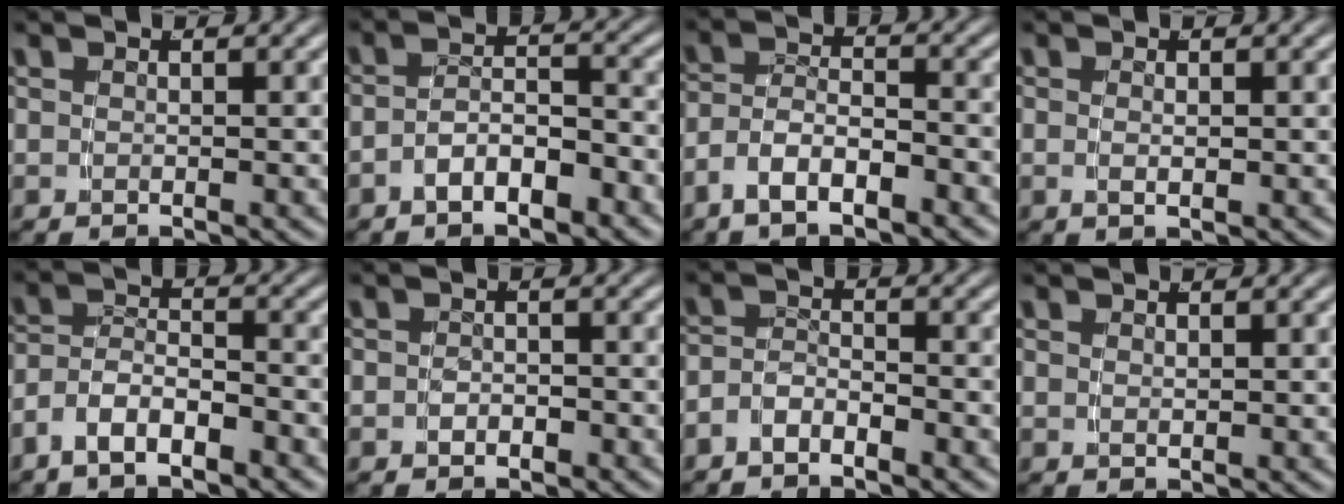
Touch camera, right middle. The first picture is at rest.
{"total": 3.5, "force": [-2.7, 1.3, 1.7], "torque": [-0.017, -0.005, -0.049]}
{"total": 4.0, "force": [-2.6, 2.1, 2.1], "torque": [-0.040, -0.011, -0.045]}
{"total": 0.8, "force": [-0.1, -0.3, 0.7], "torque": [-0.015, -0.008, 0.004]}
{"total": 4.3, "force": [-2.9, 2.5, 2.0], "torque": [-0.037, -0.011, -0.052]}
{"total": 1.1, "force": [-0.9, 0.5, 0.2], "torque": [-0.001, -0.002, -0.016]}
{"total": 2.8, "force": [-2.3, 1.3, 1.0], "torque": [-0.021, -0.008, -0.040]}
{"total": 0.7, "force": [0.4, -0.5, 0.1], "torque": [0.004, -0.003, 0.013]}